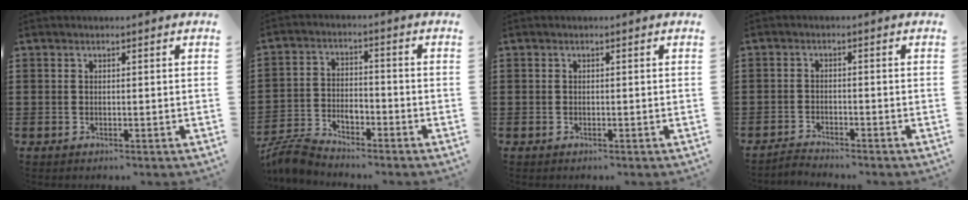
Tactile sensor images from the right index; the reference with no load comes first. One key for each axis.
{"total": 4.4, "fx": -4.1, "fy": 1.1, "fz": 1.3, "tx": -0.040, "ty": 0.007, "tz": -0.086}
{"total": 0.0}
{"total": 2.0, "fx": -2.0, "fy": 0.0, "fz": -0.1, "tx": -0.003, "ty": 0.004, "tz": -0.042}